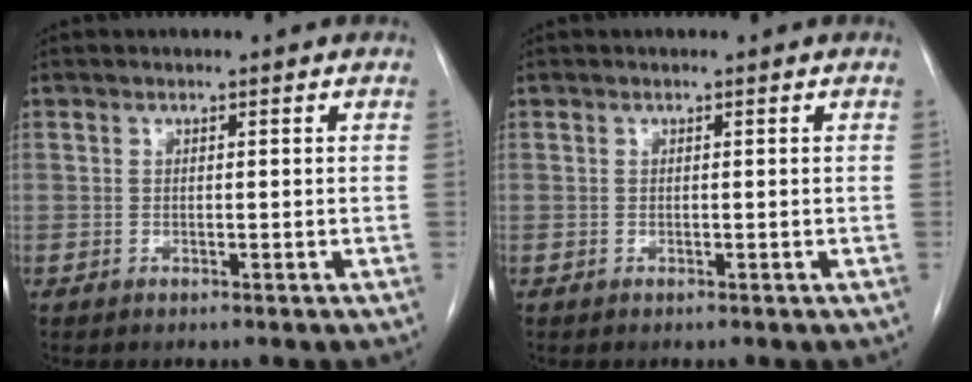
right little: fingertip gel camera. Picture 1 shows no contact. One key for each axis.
{"total": 0.0}